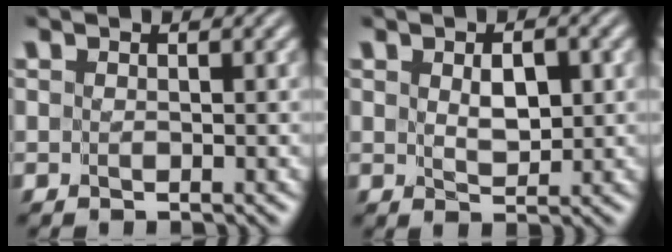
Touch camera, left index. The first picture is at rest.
{"total": 2.2, "force": [0.6, 1.0, 1.9], "torque": [-0.036, -0.001, 0.017]}